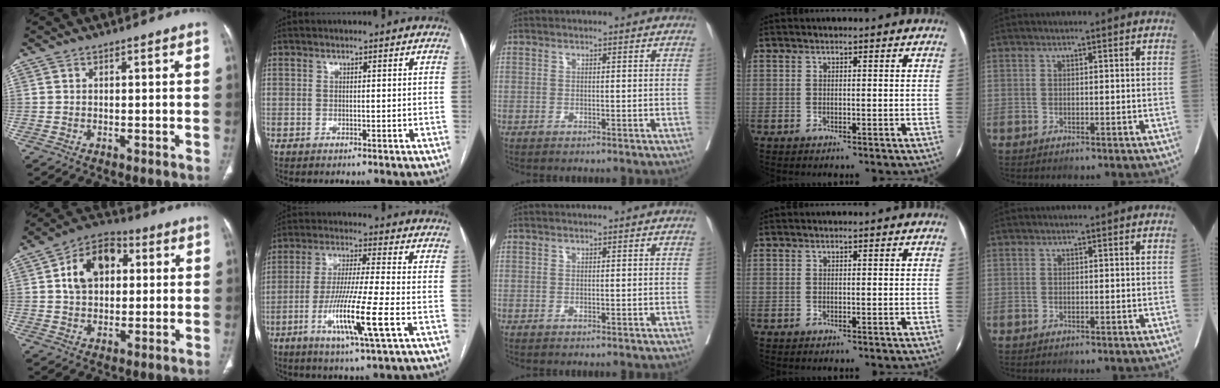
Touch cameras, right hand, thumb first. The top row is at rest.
{"thumb": {"total": 11.9, "force": [2.7, 8.3, 8.1], "torque": [-0.111, 0.012, 0.035]}, "index": {"total": 12.3, "force": [-4.2, -0.5, 11.5], "torque": [-0.224, -0.022, -0.082]}}